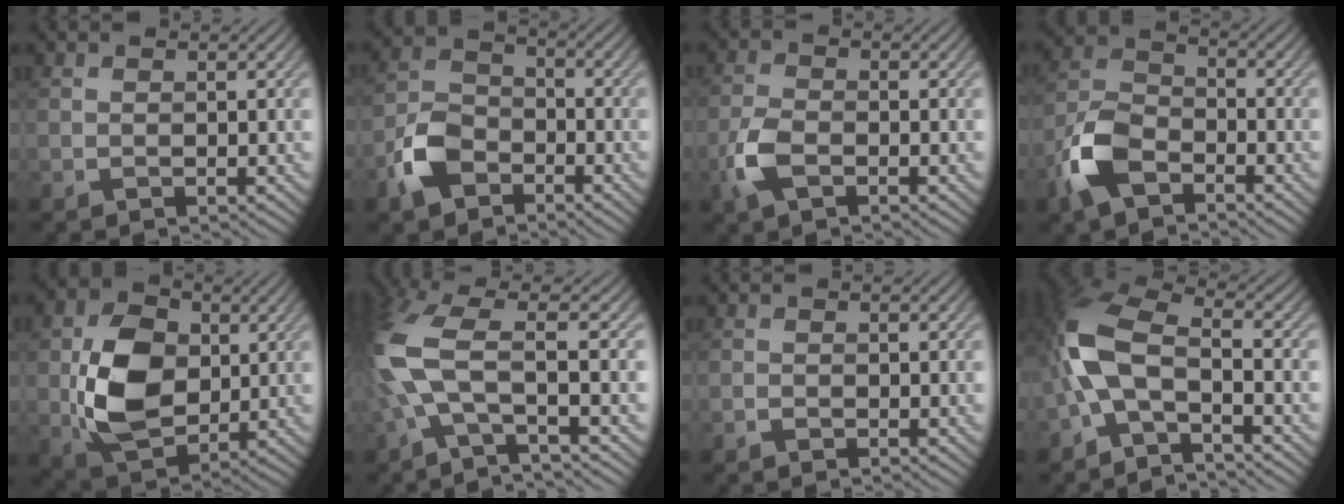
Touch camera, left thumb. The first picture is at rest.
{"total": 6.9, "force": [-3.9, 4.4, 3.7], "torque": [-0.091, 0.002, -0.093]}
{"total": 4.6, "force": [-2.1, 2.4, 3.3], "torque": [-0.086, -0.004, -0.054]}
{"total": 8.5, "force": [-4.8, 4.5, 5.3], "torque": [-0.128, -0.001, -0.112]}
{"total": 10.4, "force": [0.5, 7.4, 7.4], "torque": [-0.169, 0.001, 0.007]}
{"total": 10.4, "force": [-1.4, 3.1, 9.8], "torque": [-0.228, 0.006, -0.043]}
{"total": 0.7, "force": [-0.6, 0.2, 0.2], "torque": [-0.006, 0.001, -0.016]}
{"total": 9.6, "force": [-2.7, 4.1, 8.3], "torque": [-0.182, 0.013, -0.079]}